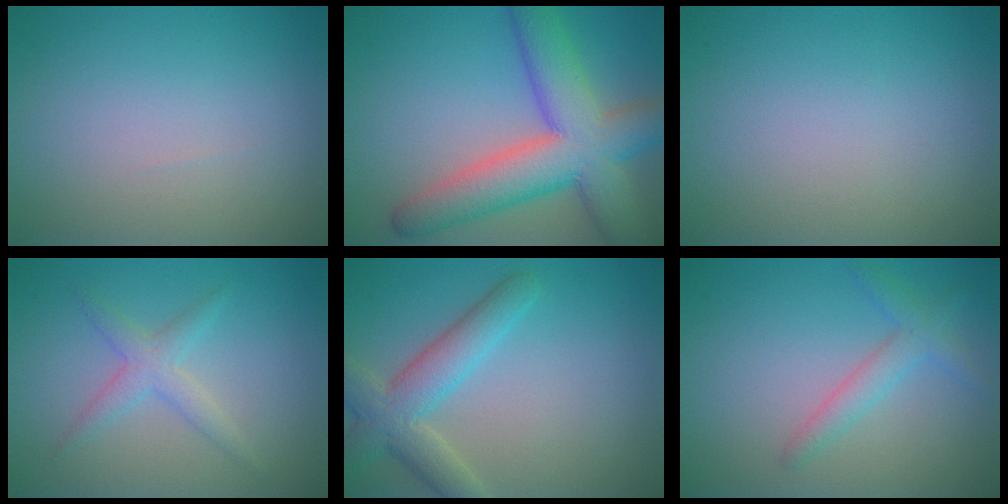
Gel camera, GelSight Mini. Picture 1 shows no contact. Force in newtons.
{"total": 9.7, "press": 9.6, "slide": 0.4}
{"total": 0.0}
{"total": 2.2, "press": 2.2, "slide": 0.1}
{"total": 4.9, "press": 4.9, "slide": 0.4}
{"total": 2.4, "press": 2.4, "slide": 0.1}